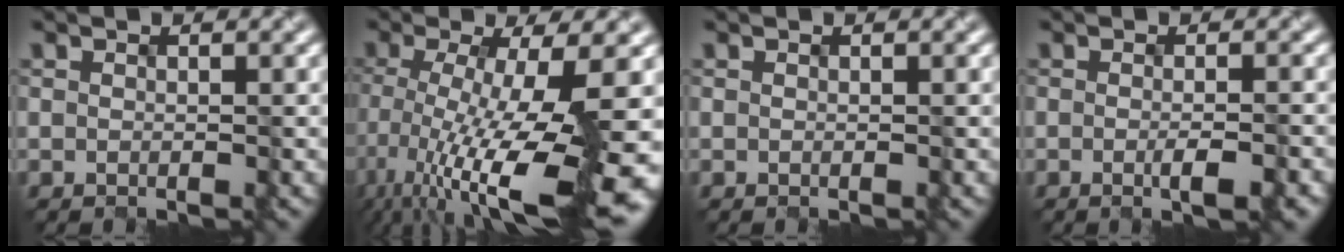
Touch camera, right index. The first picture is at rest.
{"total": 15.3, "force": [-4.3, 4.1, 14.1], "torque": [-0.233, -0.022, -0.057]}
{"total": 0.0}
{"total": 2.4, "force": [-0.8, 0.6, 2.2], "torque": [-0.028, -0.004, -0.009]}